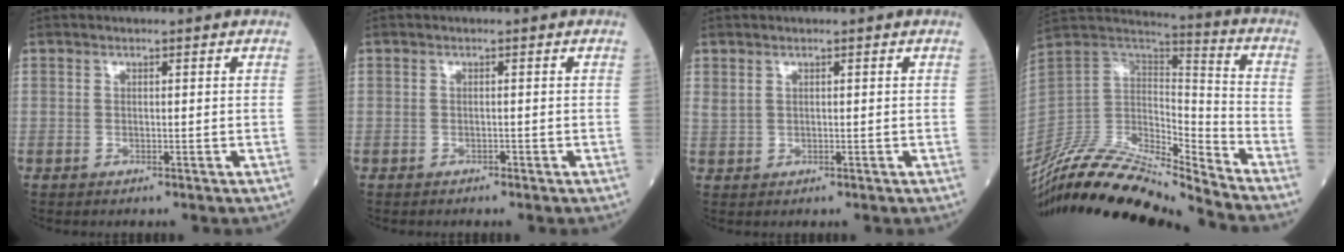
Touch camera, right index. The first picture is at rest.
{"total": 0.0}
{"total": 1.0, "force": [0.7, 0.4, 0.6], "torque": [-0.018, 0.007, 0.022]}
{"total": 22.1, "force": [-20.4, 1.6, 8.4], "torque": [-0.181, 0.016, -0.363]}